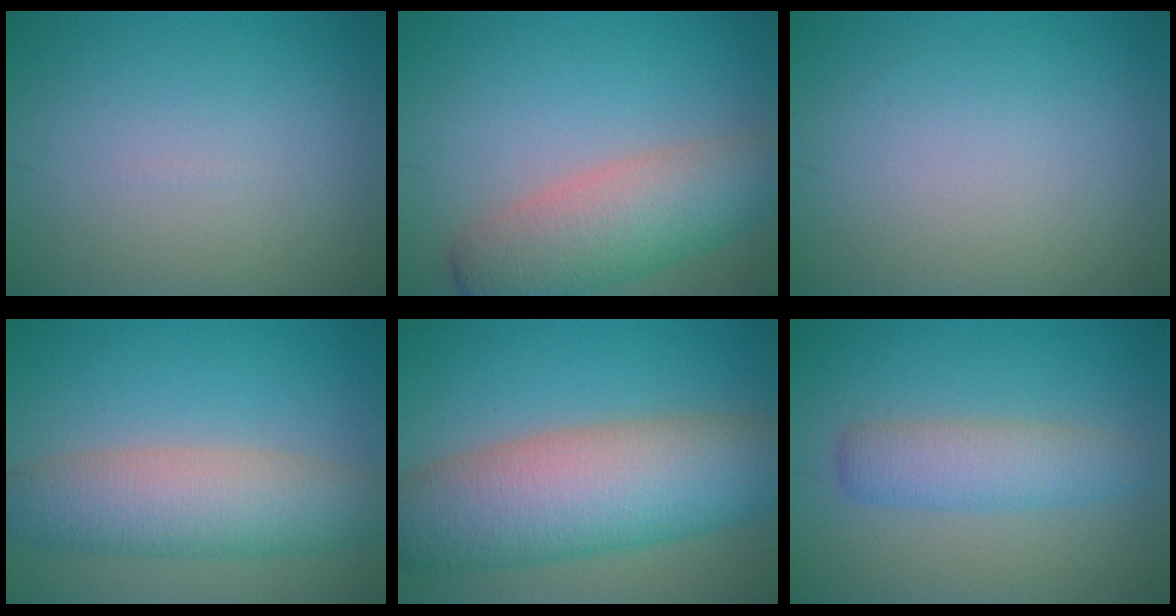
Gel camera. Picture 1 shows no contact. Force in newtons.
{"total": 7.0, "press": 7.0, "slide": 0.3}
{"total": 0.0}
{"total": 6.9, "press": 6.9, "slide": 0.4}
{"total": 11.7, "press": 11.7, "slide": 0.3}
{"total": 3.7, "press": 3.7, "slide": 0.1}